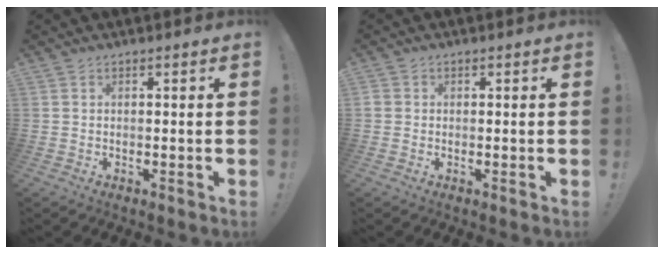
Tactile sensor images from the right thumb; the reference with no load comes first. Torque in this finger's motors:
{"motor_torque": [-0.02, 0.09, 0.25, -0.36, 0.00]}